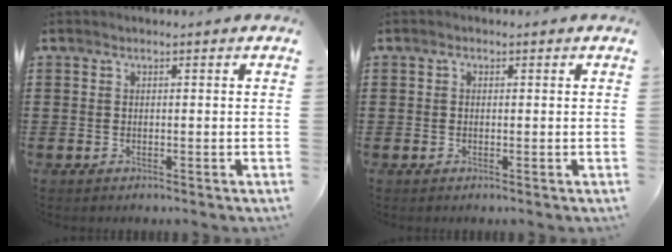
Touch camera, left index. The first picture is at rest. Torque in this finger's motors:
{"motor_torque": [2.14, 0.00, 0.01, -0.01]}